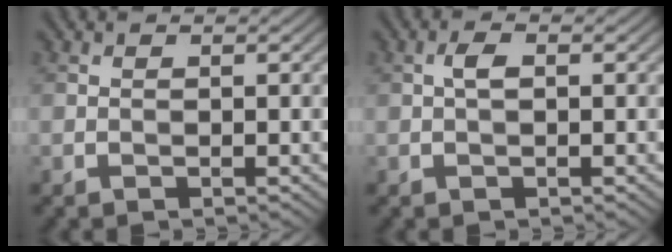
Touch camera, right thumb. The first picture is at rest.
{"total": 1.6, "force": [0.1, 0.6, 1.4], "torque": [-0.031, 0.006, -0.001]}